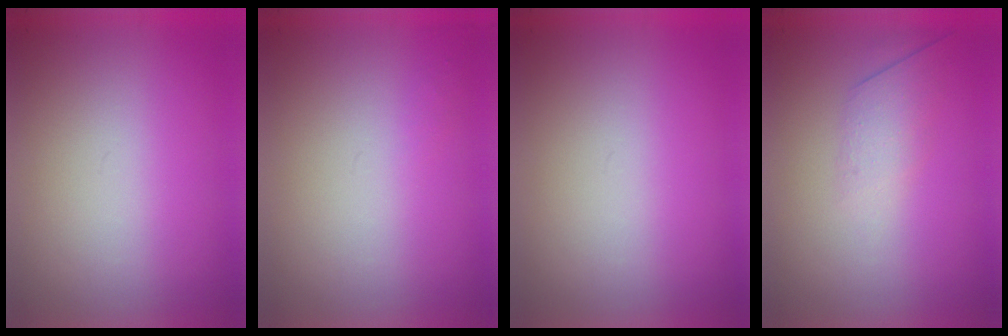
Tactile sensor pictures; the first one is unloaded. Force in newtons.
{"total": 1.1}
{"total": 0.0}
{"total": 2.6}